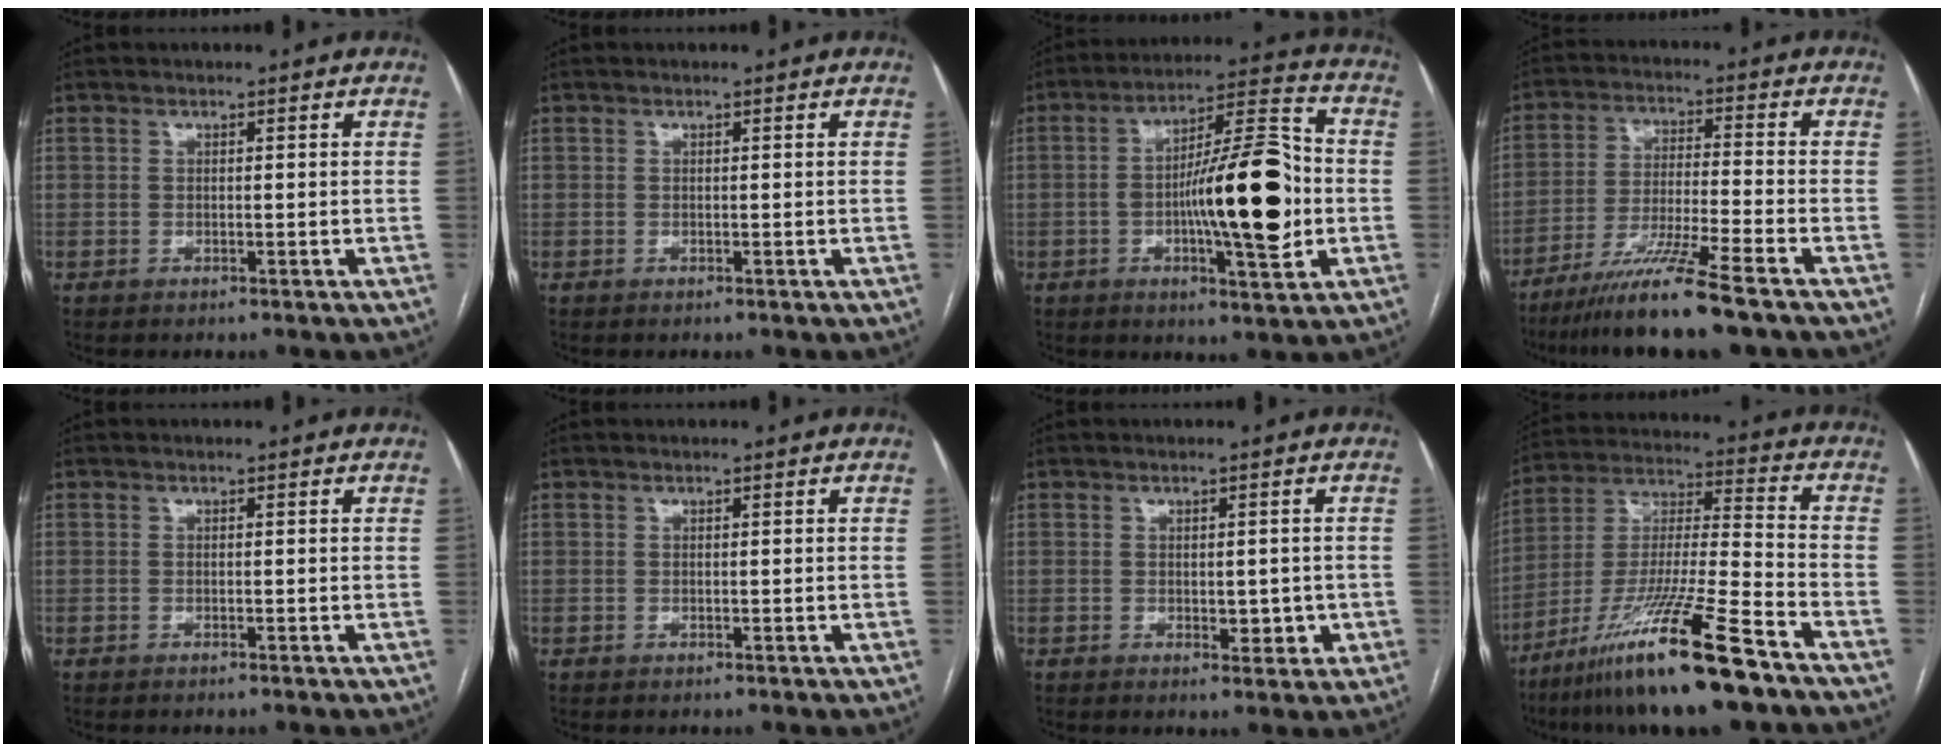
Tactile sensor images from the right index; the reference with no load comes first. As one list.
[{"total": 0.0}, {"total": 16.6, "force": [-2.1, 3.3, 16.1], "torque": [-0.251, 0.017, -0.028]}, {"total": 11.8, "force": [-8.8, -1.2, 7.8], "torque": [-0.143, -0.035, -0.155]}, {"total": 0.0}, {"total": 0.0}, {"total": 3.2, "force": [-0.7, 1.6, 2.6], "torque": [-0.033, 0.001, -0.002]}, {"total": 19.4, "force": [-12.9, 0.6, 14.5], "torque": [-0.282, -0.036, -0.236]}]